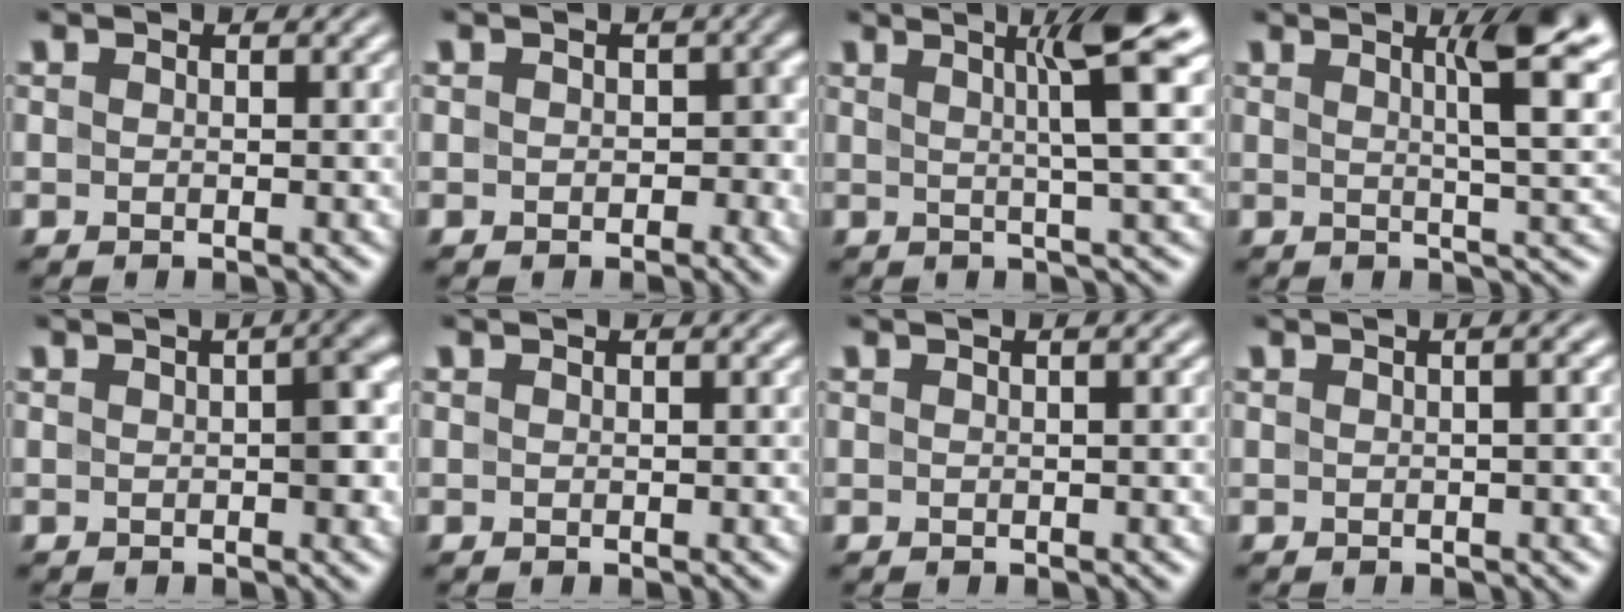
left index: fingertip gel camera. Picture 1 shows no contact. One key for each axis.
{"total": 2.5, "fx": -0.3, "fy": 2.0, "fz": 1.5, "tx": 0.000, "ty": -0.006, "tz": -0.001}
{"total": 7.0, "fx": 2.4, "fy": 1.0, "fz": 6.5, "tx": -0.076, "ty": 0.019, "tz": 0.034}
{"total": 6.9, "fx": 2.8, "fy": 1.3, "fz": 6.1, "tx": -0.064, "ty": 0.009, "tz": 0.038}
{"total": 3.4, "fx": 0.1, "fy": 1.2, "fz": 3.1, "tx": -0.032, "ty": 0.009, "tz": 0.003}
{"total": 0.0}
{"total": 0.9, "fx": 0.1, "fy": 0.2, "fz": 0.8, "tx": -0.009, "ty": 0.005, "tz": -0.002}
{"total": 3.2, "fx": 0.6, "fy": 1.4, "fz": 2.8, "tx": -0.015, "ty": 0.012, "tz": -0.008}